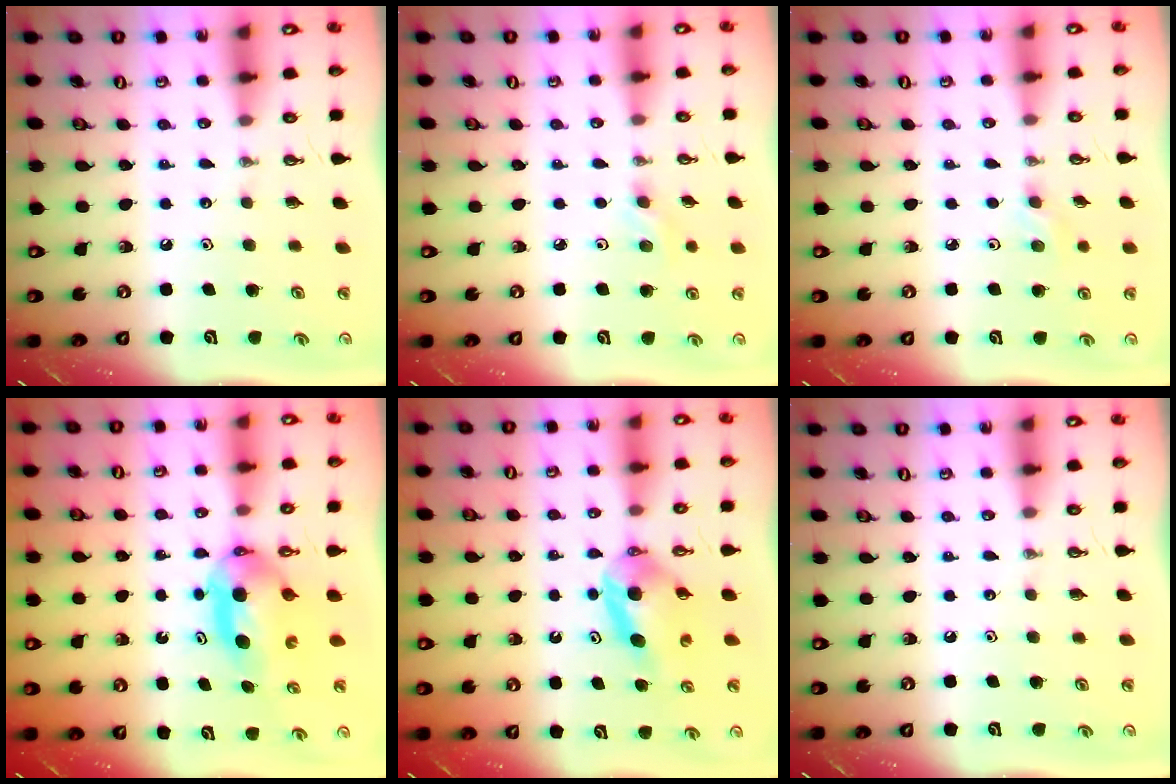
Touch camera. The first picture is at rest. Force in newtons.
{"total": 3.4, "press": 3.3, "slide": 0.8}
{"total": 2.6, "press": 2.5, "slide": 0.8}
{"total": 6.4, "press": 5.7, "slide": 2.9}
{"total": 5.9, "press": 5.8, "slide": 1.0}
{"total": 0.0}